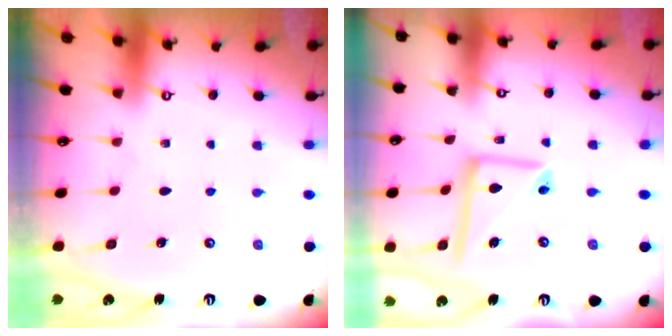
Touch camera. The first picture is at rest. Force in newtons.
{"total": 12.8, "press": 12.7, "slide": 1.3}